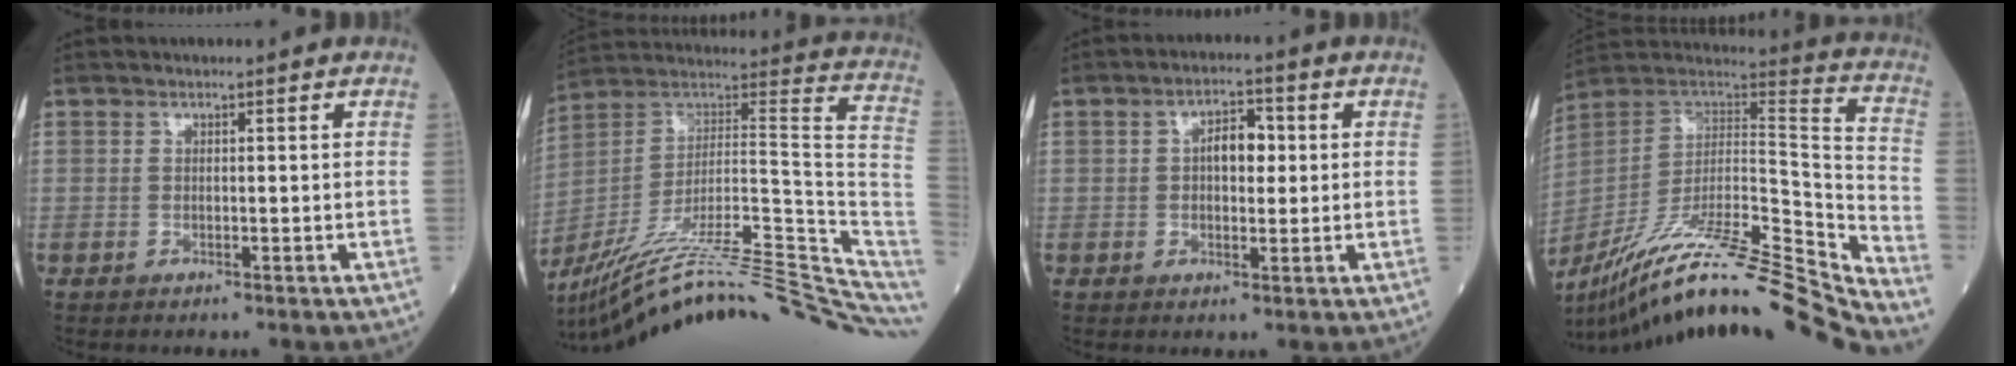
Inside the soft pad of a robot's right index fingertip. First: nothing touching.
{"total": 31.8, "force": [-25.5, 2.7, 18.9], "torque": [-0.193, 0.005, -0.379]}
{"total": 4.6, "force": [0.6, 2.3, 4.0], "torque": [-0.065, 0.014, 0.009]}
{"total": 32.0, "force": [-27.8, -0.1, 15.8], "torque": [-0.205, -0.036, -0.425]}